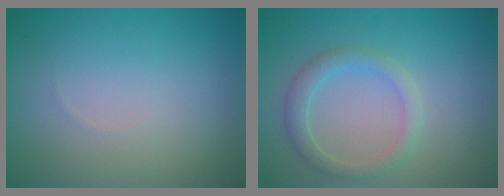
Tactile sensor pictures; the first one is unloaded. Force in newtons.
{"total": 2.3, "press": 2.3, "slide": 0.0}